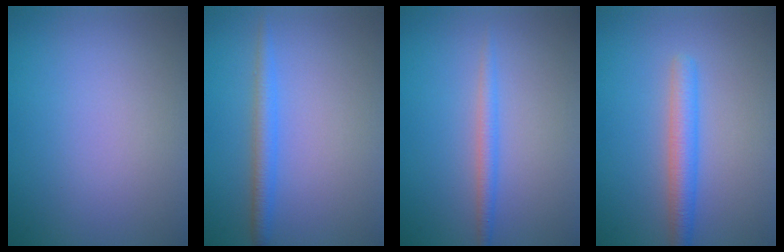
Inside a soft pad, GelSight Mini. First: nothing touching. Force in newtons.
{"total": 2.1, "press": 2.1, "slide": 0.2}
{"total": 1.7, "press": 1.7, "slide": 0.0}
{"total": 2.9, "press": 2.9, "slide": 0.0}